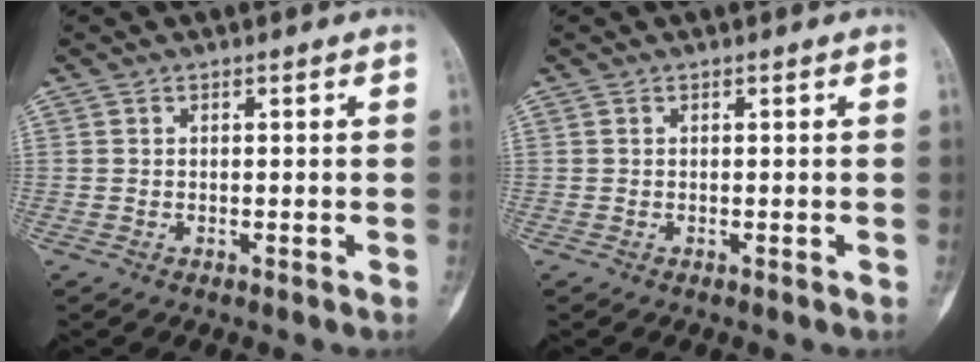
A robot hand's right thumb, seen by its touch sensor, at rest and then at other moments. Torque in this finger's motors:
{"motor_torque": [-0.15, 0.15, 0.04, 0.16, 0.03]}